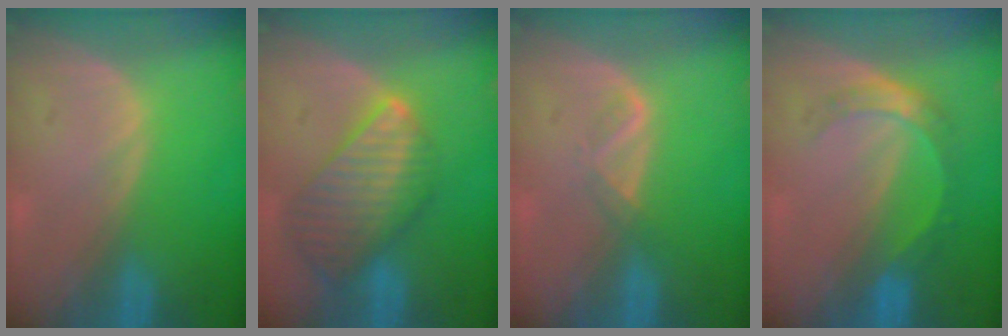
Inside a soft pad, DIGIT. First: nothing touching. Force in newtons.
{"total": 9.5, "press": 8.3, "slide": 4.6}
{"total": 1.9, "press": 1.8, "slide": 0.7}
{"total": 5.4, "press": 4.7, "slide": 2.5}